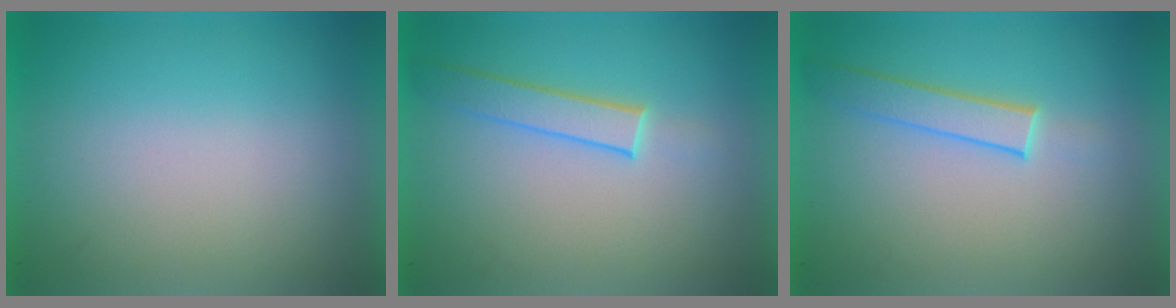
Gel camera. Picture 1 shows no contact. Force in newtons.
{"total": 1.9}
{"total": 1.9}